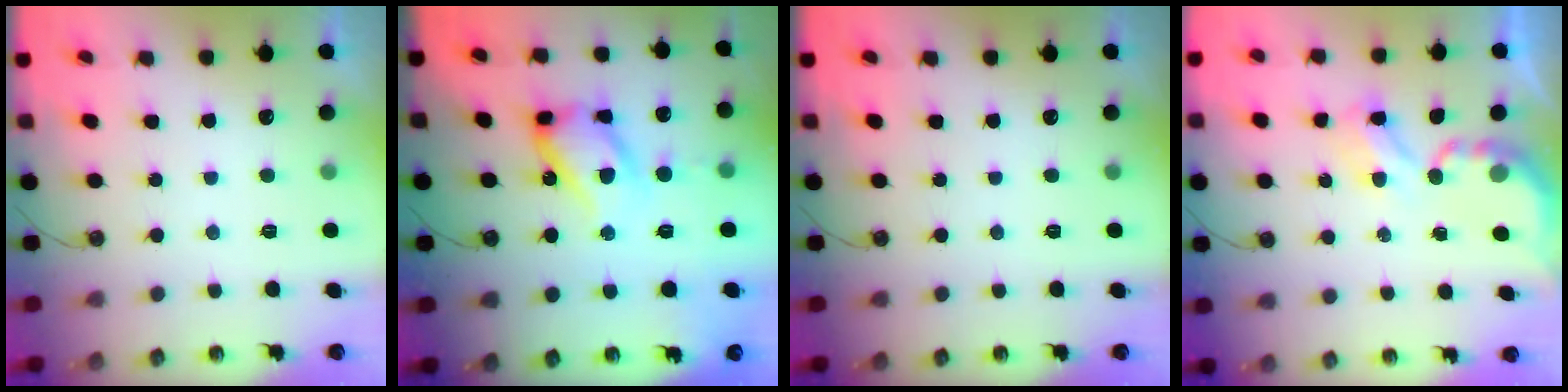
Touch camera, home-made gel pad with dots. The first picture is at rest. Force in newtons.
{"total": 17.2, "press": 17.2, "slide": 1.4}
{"total": 0.0}
{"total": 3.8, "press": 3.8, "slide": 0.2}